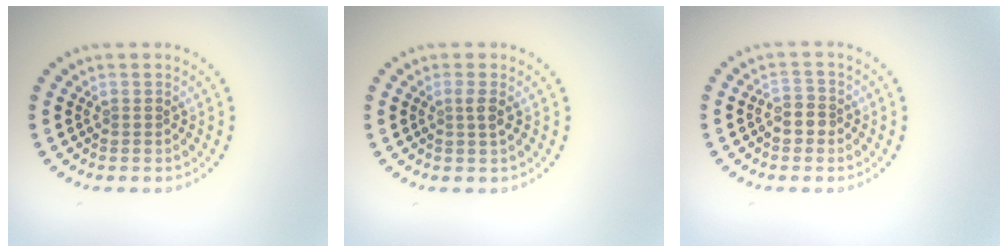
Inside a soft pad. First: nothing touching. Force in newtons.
{"total": 1.2, "press": 1.0, "slide": 0.8}
{"total": 1.8, "press": 1.7, "slide": 0.6}